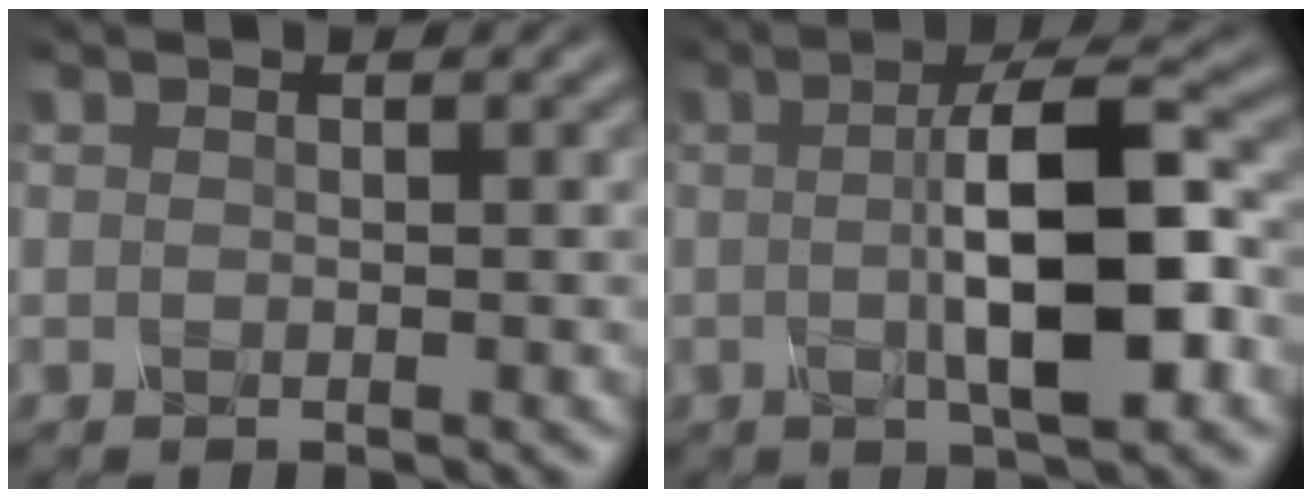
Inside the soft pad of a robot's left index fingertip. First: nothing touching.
{"total": 8.6, "force": [-0.1, 2.2, 8.3], "torque": [-0.125, 0.004, -0.004]}